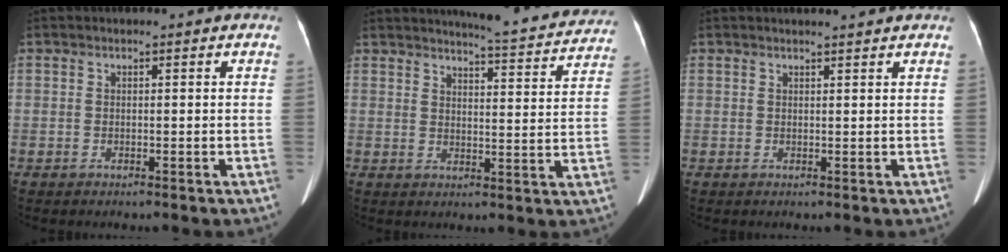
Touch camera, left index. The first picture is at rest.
{"total": 14.4, "force": [13.7, 1.2, 4.2], "torque": [-0.053, -0.034, 0.155]}
{"total": 3.5, "force": [3.2, -0.2, 1.2], "torque": [-0.015, 0.009, 0.038]}